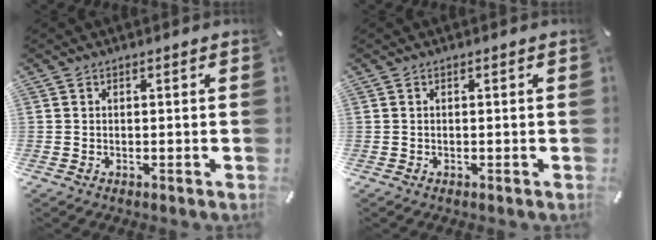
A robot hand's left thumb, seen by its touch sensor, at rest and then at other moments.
{"total": 0.0}